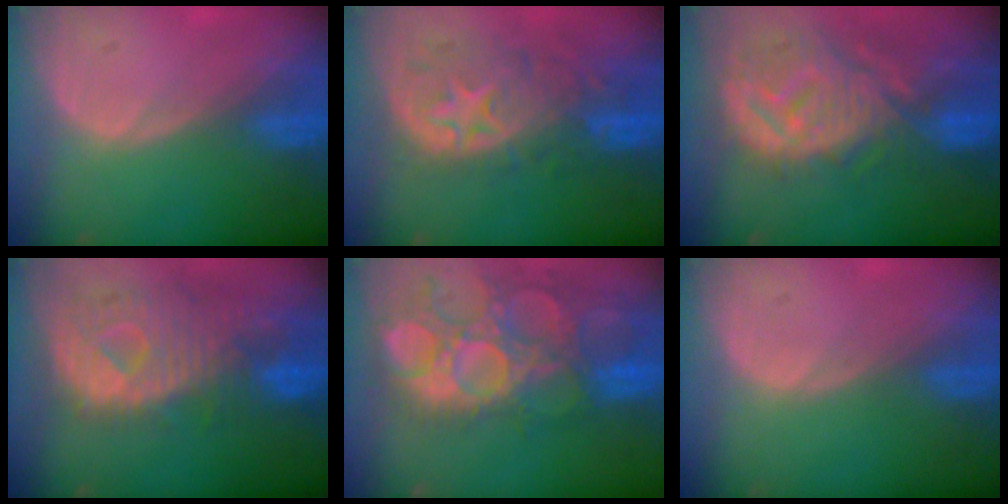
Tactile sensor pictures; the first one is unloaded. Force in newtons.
{"total": 10.8, "press": 9.7, "slide": 4.8}
{"total": 12.4, "press": 11.0, "slide": 5.7}
{"total": 11.7, "press": 10.1, "slide": 5.9}
{"total": 14.7, "press": 12.7, "slide": 7.6}
{"total": 0.0}